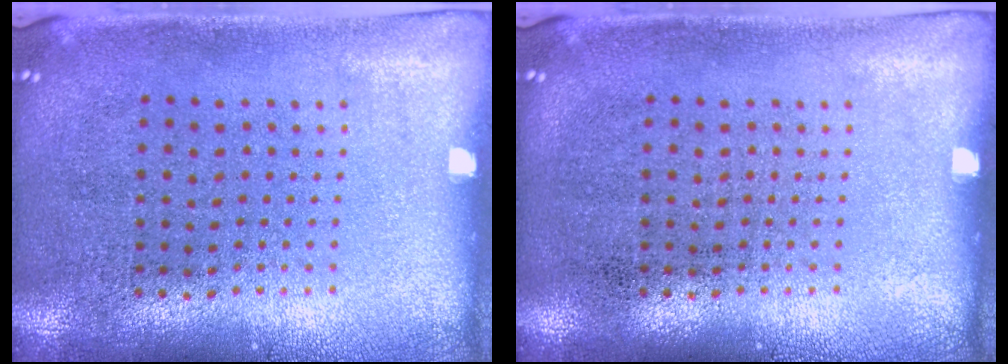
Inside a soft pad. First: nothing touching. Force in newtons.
{"total": 0.0}